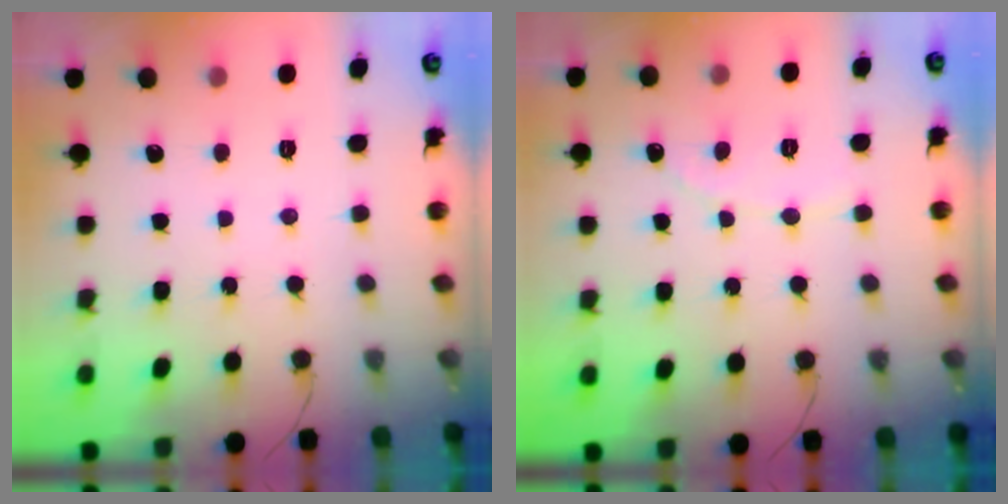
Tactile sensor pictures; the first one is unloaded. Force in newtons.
{"total": 1.9, "press": 1.9, "slide": 0.1}